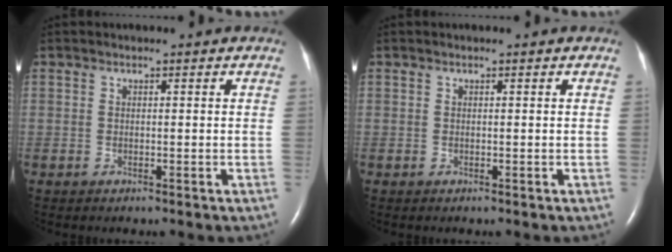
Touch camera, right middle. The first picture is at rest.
{"total": 0.0}